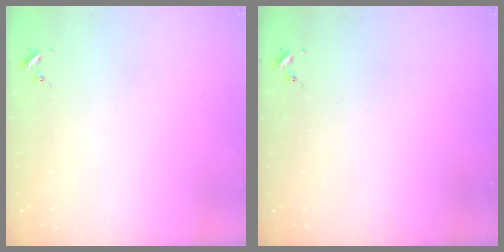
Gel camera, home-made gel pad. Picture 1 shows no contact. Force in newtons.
{"total": 0.0}